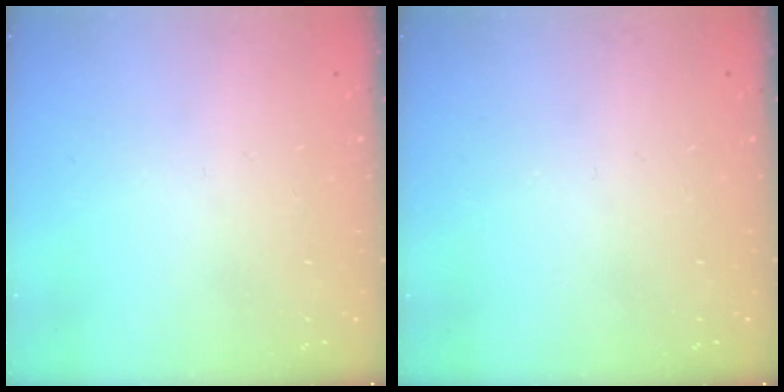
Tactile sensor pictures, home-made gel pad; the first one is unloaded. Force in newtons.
{"total": 0.0}